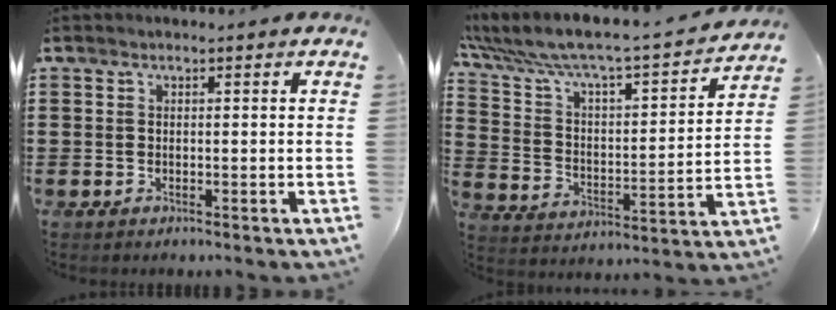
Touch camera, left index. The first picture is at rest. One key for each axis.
{"total": 5.5, "fx": 4.9, "fy": 1.2, "fz": 2.4, "tx": -0.074, "ty": -0.046, "tz": 0.074}